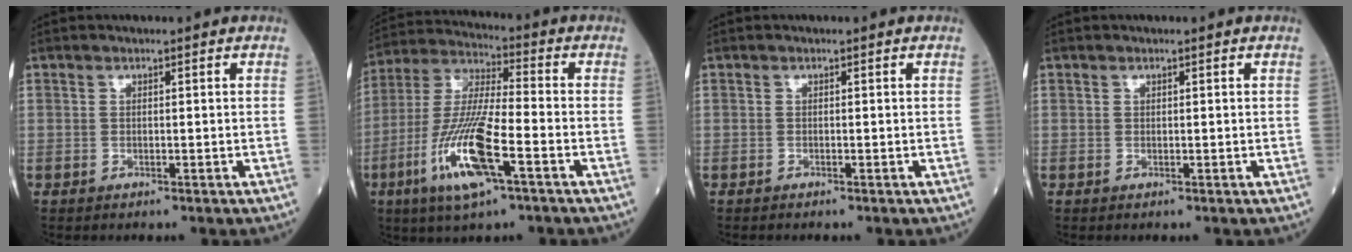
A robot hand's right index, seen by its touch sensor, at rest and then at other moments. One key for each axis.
{"total": 14.7, "fx": -5.9, "fy": 2.0, "fz": 13.3, "tx": -0.277, "ty": -0.017, "tz": -0.111}
{"total": 0.0}
{"total": 0.0}